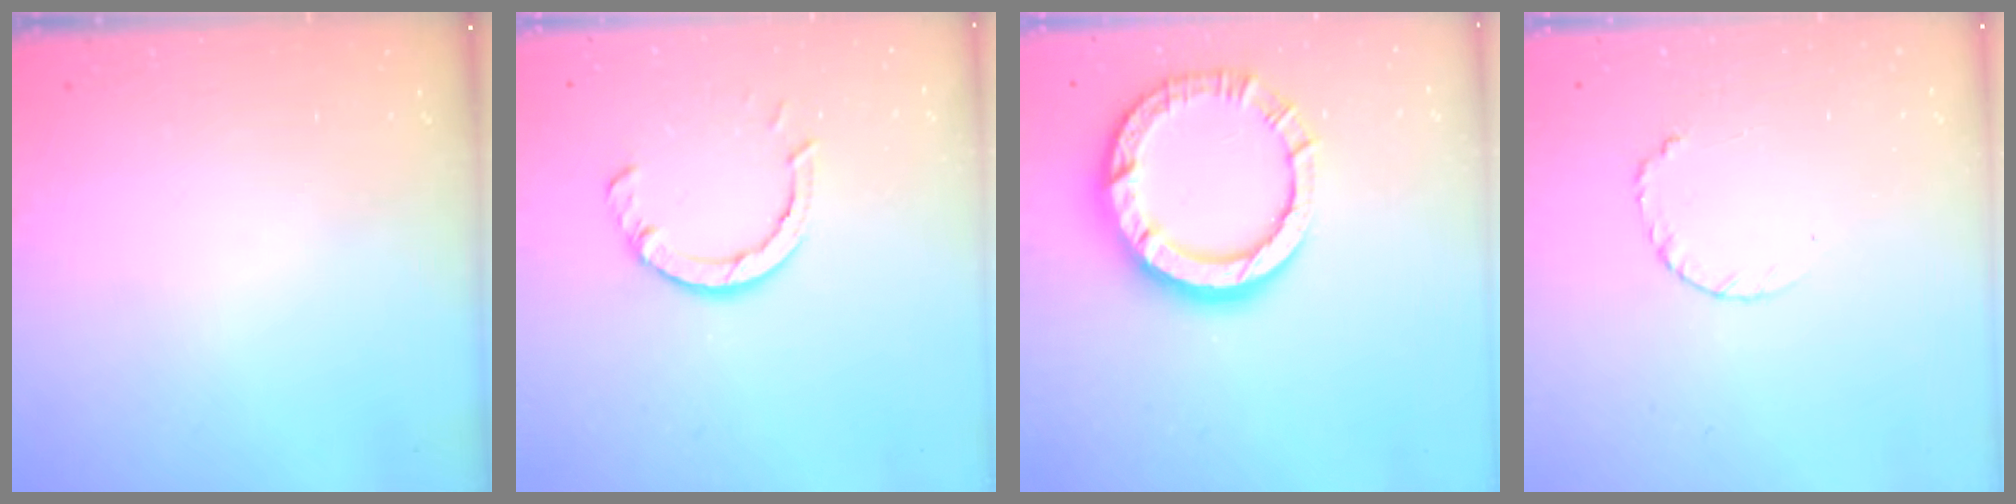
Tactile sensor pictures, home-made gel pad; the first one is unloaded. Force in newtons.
{"total": 5.7, "press": 5.6, "slide": 0.7}
{"total": 15.0, "press": 14.9, "slide": 1.9}
{"total": 3.7, "press": 3.7, "slide": 0.5}